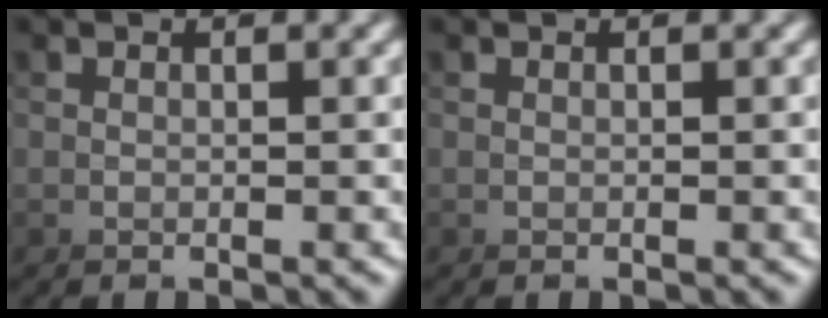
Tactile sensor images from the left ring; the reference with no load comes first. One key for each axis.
{"total": 0.0}